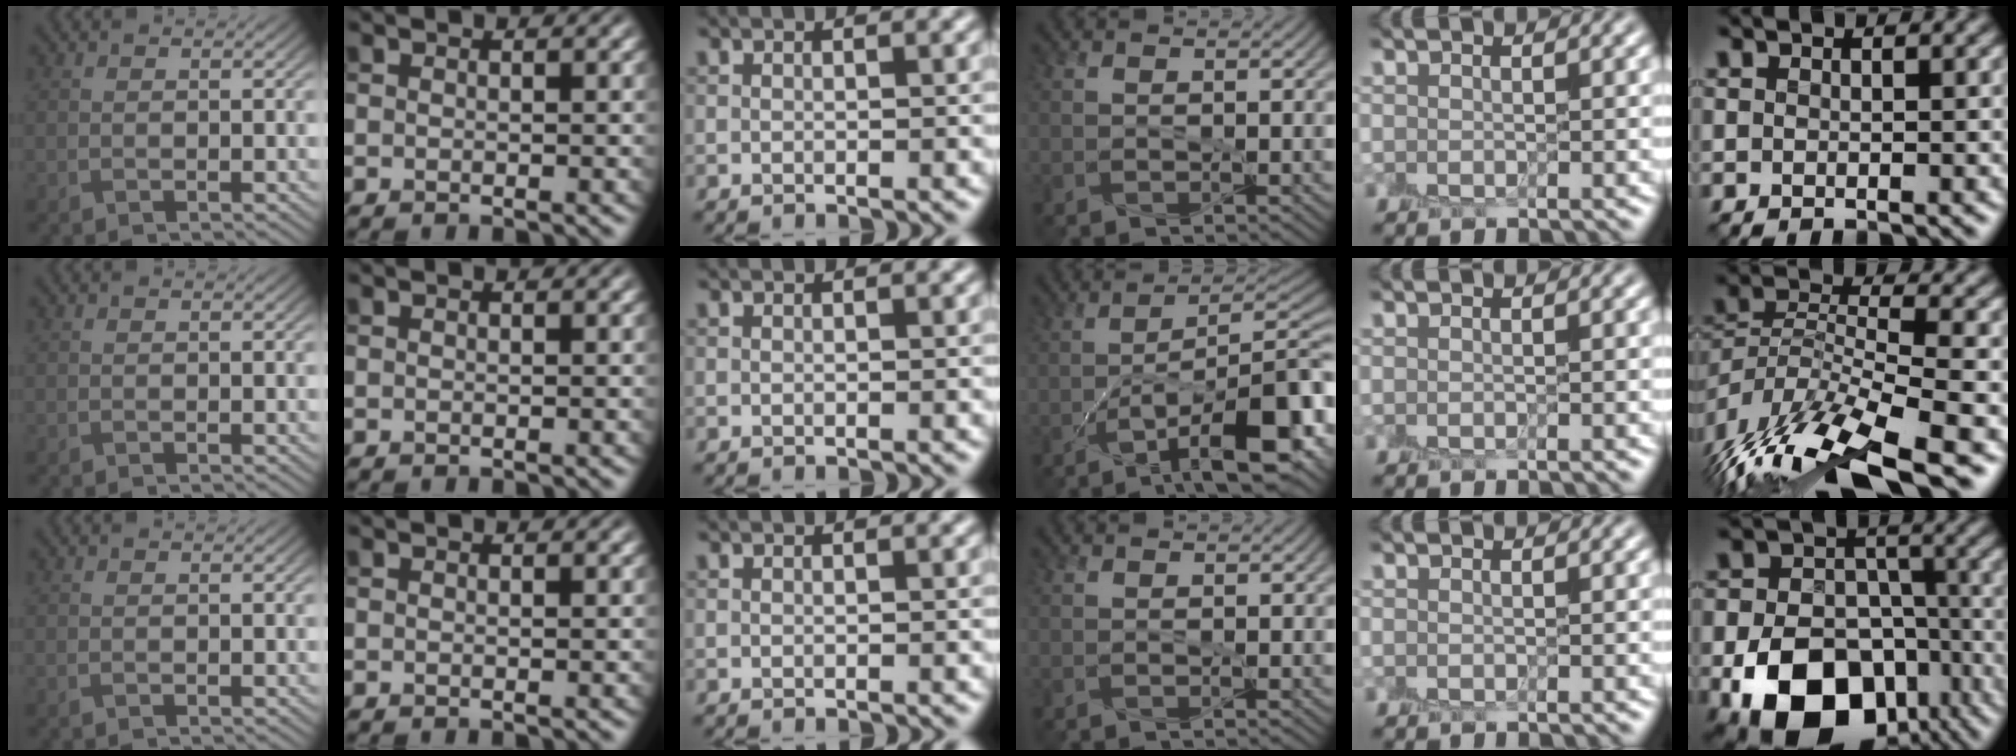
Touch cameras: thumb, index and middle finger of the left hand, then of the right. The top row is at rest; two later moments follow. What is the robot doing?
{"motion": "peel", "object": "lint roller sheet"}